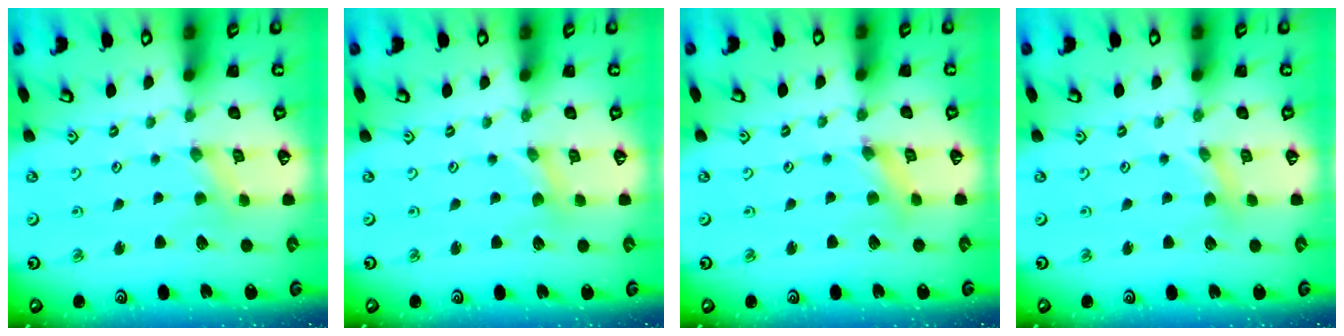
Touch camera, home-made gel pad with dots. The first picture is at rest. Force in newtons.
{"total": 0.0}
{"total": 2.5, "press": 2.5, "slide": 0.4}
{"total": 1.7, "press": 1.7, "slide": 0.3}